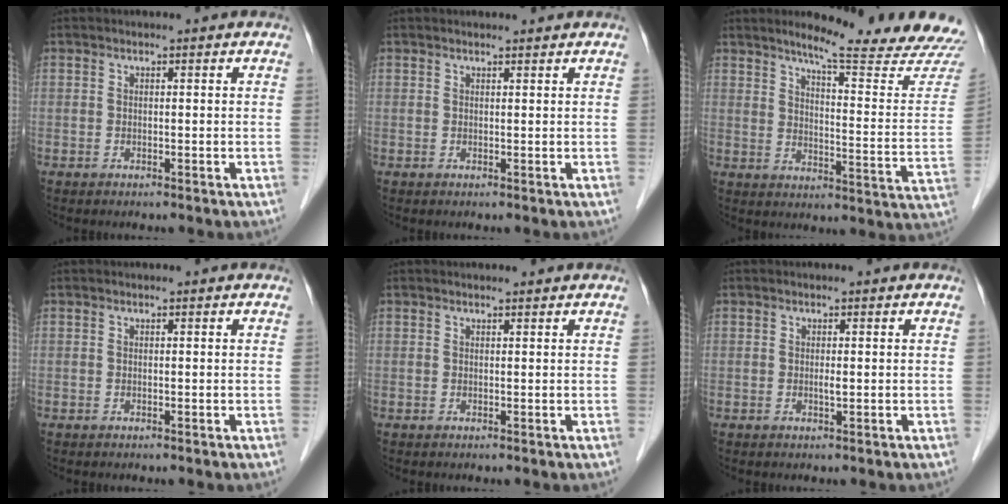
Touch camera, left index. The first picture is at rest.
{"total": 1.0, "force": [1.0, -0.1, 0.1], "torque": [-0.007, -0.001, 0.013]}
{"total": 18.8, "force": [17.2, -0.6, 7.6], "torque": [-0.104, -0.100, 0.204]}
{"total": 0.0}
{"total": 0.8, "force": [0.7, -0.1, 0.1], "torque": [-0.007, -0.001, 0.010]}
{"total": 0.7, "force": [-0.4, 0.0, 0.6], "torque": [-0.015, -0.008, -0.008]}